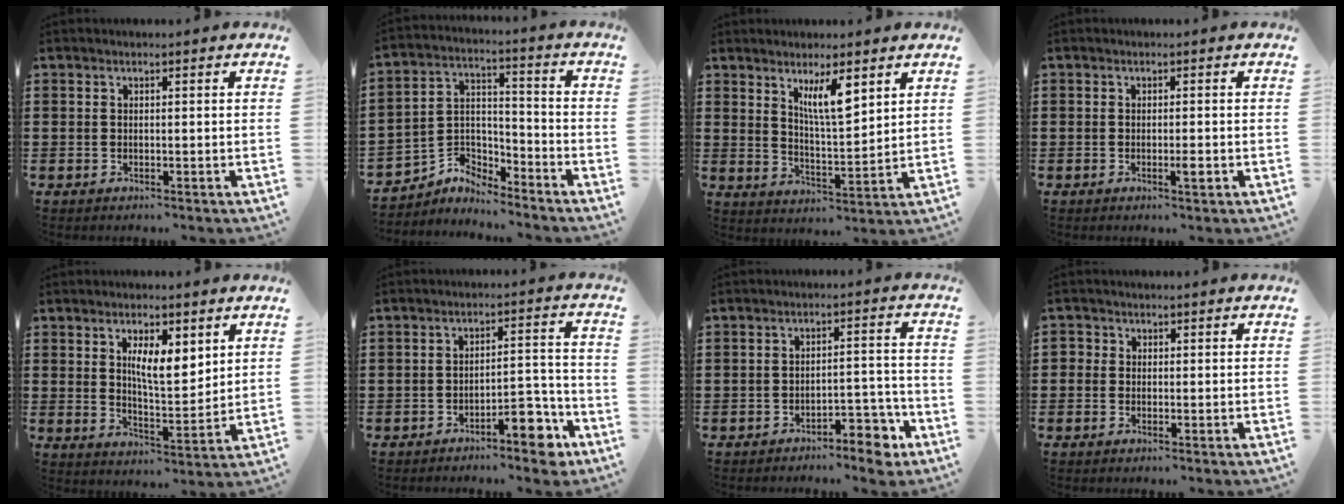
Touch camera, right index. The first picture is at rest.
{"total": 4.2, "force": [-3.6, 2.0, 0.8], "torque": [-0.041, -0.009, -0.080]}
{"total": 7.2, "force": [4.1, 1.9, 5.6], "torque": [-0.111, -0.002, 0.068]}
{"total": 1.7, "force": [-0.7, 0.3, 1.5], "torque": [-0.028, -0.001, -0.013]}
{"total": 6.5, "force": [3.0, 2.2, 5.3], "torque": [-0.095, -0.008, 0.048]}
{"total": 6.9, "force": [-4.9, 1.9, 4.5], "torque": [-0.061, 0.008, -0.087]}
{"total": 5.1, "force": [-4.1, 1.6, 2.7], "torque": [-0.043, 0.013, -0.076]}
{"total": 1.0, "force": [-0.3, 0.9, 0.1], "torque": [-0.004, 0.004, -0.007]}